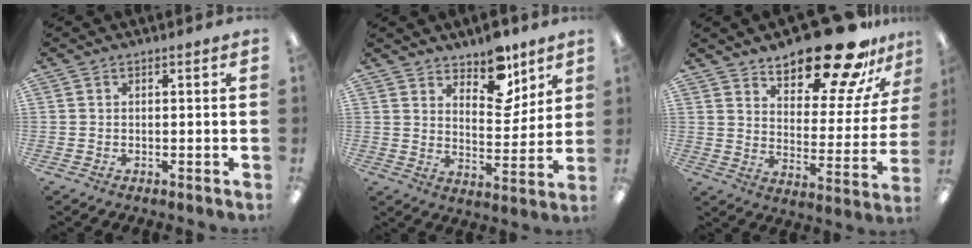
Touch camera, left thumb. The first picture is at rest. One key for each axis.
{"total": 10.9, "fx": 8.5, "fy": 5.2, "fz": 4.4, "tx": -0.046, "ty": -0.059, "tz": 0.150}
{"total": 21.2, "fx": 17.3, "fy": 7.0, "fz": 10.0, "tx": -0.134, "ty": -0.124, "tz": 0.288}